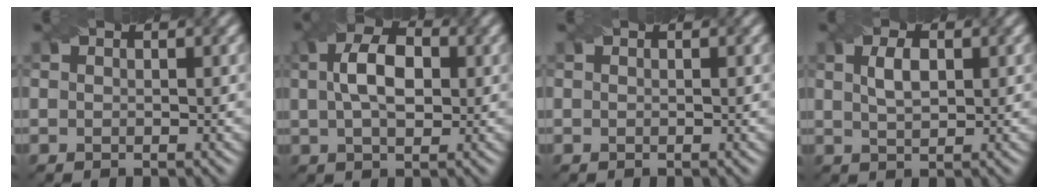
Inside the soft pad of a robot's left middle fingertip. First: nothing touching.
{"total": 5.3, "force": [0.8, 3.0, 4.2], "torque": [-0.079, 0.010, 0.009]}
{"total": 0.0}
{"total": 2.4, "force": [0.7, 1.2, 2.0], "torque": [-0.042, 0.003, 0.017]}